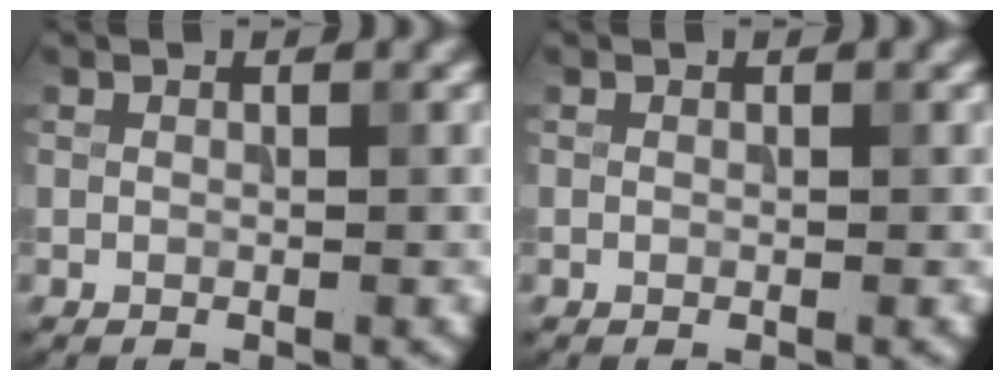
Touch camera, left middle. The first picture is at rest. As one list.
[{"total": 0.0}]